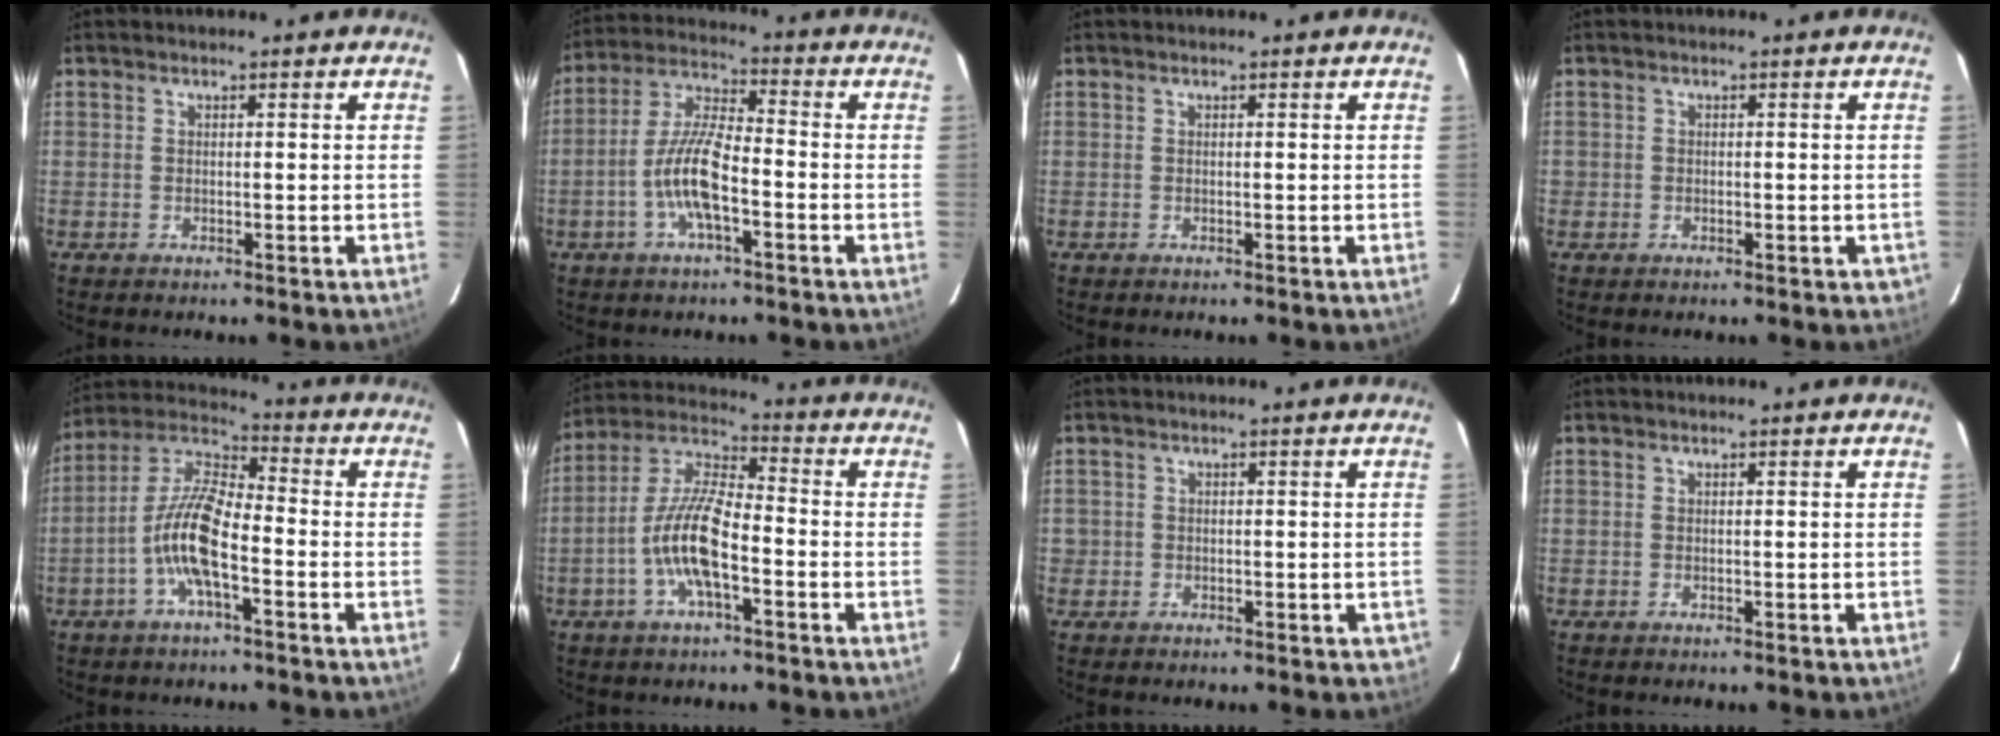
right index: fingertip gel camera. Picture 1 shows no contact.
{"total": 9.4, "force": [-3.0, 2.1, 8.7], "torque": [-0.182, 0.011, -0.059]}
{"total": 0.0}
{"total": 1.8, "force": [-0.7, 1.4, 0.8], "torque": [0.001, 0.008, -0.003]}
{"total": 11.0, "force": [-3.4, 2.7, 10.1], "torque": [-0.214, 0.015, -0.065]}
{"total": 11.2, "force": [-3.3, 2.9, 10.4], "torque": [-0.219, 0.013, -0.063]}
{"total": 2.0, "force": [-0.5, 1.9, 0.4], "torque": [0.008, 0.007, -0.003]}
{"total": 0.0}